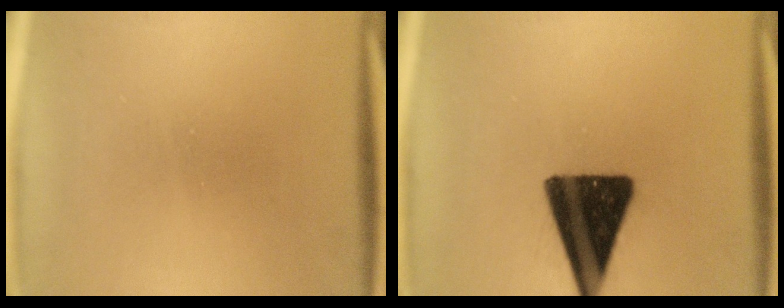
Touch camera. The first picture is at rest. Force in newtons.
{"total": 15.8}